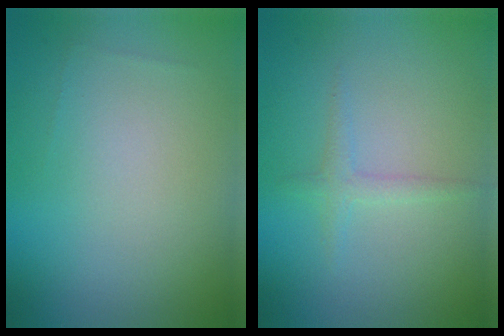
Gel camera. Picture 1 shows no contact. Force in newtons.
{"total": 1.3, "press": 1.3, "slide": 0.0}